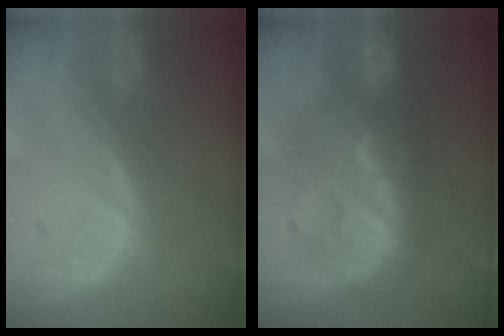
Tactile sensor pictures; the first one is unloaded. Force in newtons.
{"total": 9.1, "press": 9.1, "slide": 0.4}